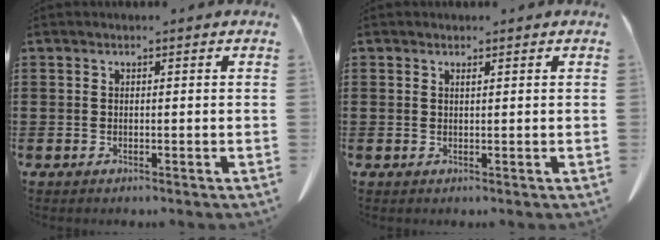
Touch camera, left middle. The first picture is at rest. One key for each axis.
{"total": 0.7, "fx": 0.6, "fy": 0.2, "fz": 0.3, "tx": -0.009, "ty": -0.001, "tz": 0.011}